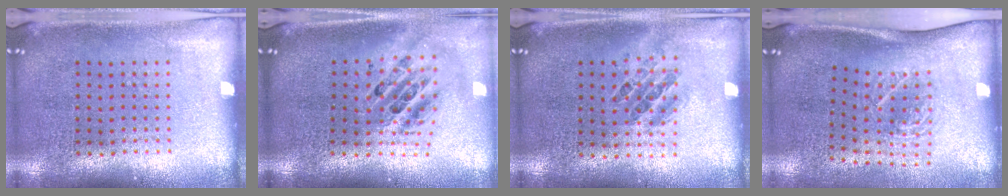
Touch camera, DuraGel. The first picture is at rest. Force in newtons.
{"total": 2.2, "press": 1.6, "slide": 1.4}
{"total": 0.9, "press": 0.8, "slide": 0.4}
{"total": 1.9, "press": 1.3, "slide": 1.4}